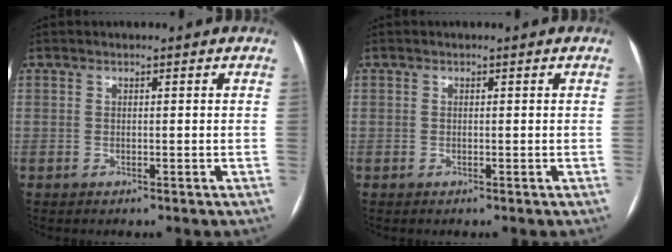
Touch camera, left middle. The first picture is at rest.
{"total": 0.0}